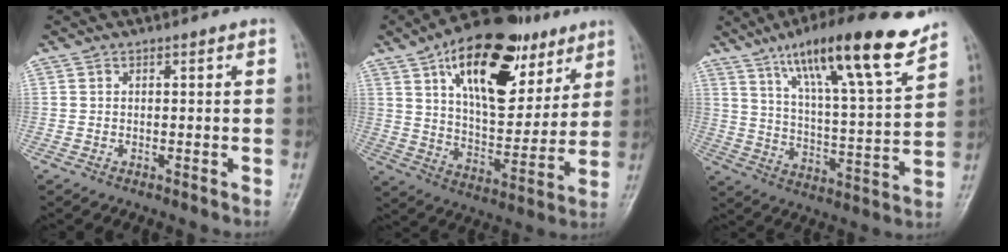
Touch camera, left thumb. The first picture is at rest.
{"total": 24.8, "force": [12.0, 12.5, 17.7], "torque": [-0.235, -0.027, 0.194]}
{"total": 20.6, "force": [13.9, 3.4, 14.9], "torque": [-0.218, -0.057, 0.229]}